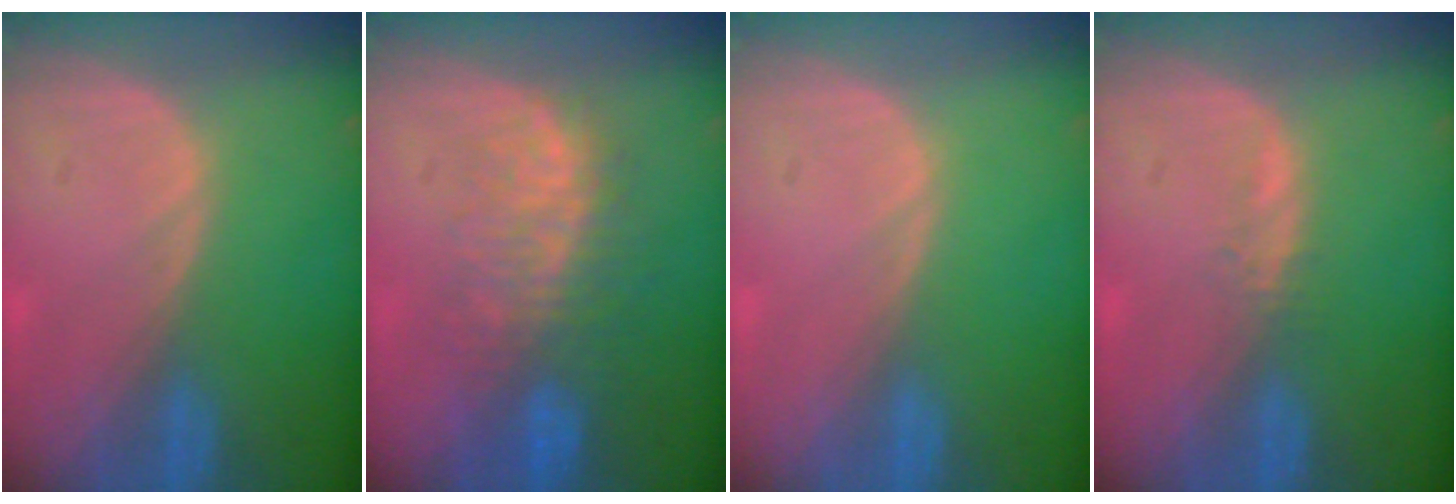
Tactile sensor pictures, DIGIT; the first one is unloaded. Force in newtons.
{"total": 8.5, "press": 7.7, "slide": 3.6}
{"total": 0.0}
{"total": 1.1, "press": 1.0, "slide": 0.5}